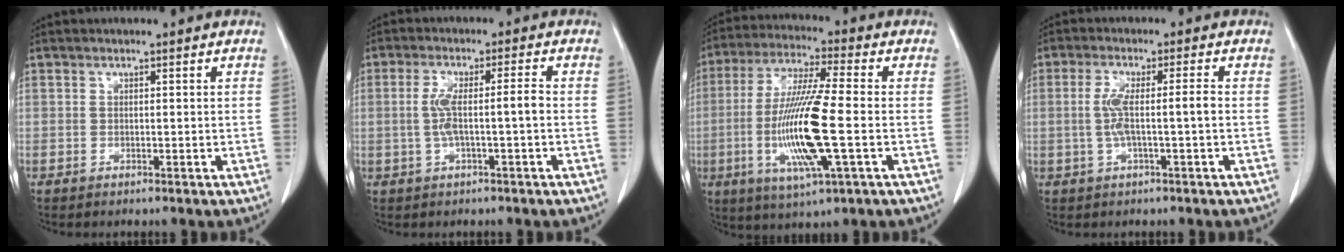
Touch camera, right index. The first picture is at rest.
{"total": 5.3, "force": [-0.7, 0.3, 5.2], "torque": [-0.109, 0.017, -0.009]}
{"total": 14.9, "force": [-2.9, 0.9, 14.6], "torque": [-0.298, -0.015, -0.057]}
{"total": 5.0, "force": [-0.6, 0.1, 4.9], "torque": [-0.105, 0.011, -0.009]}